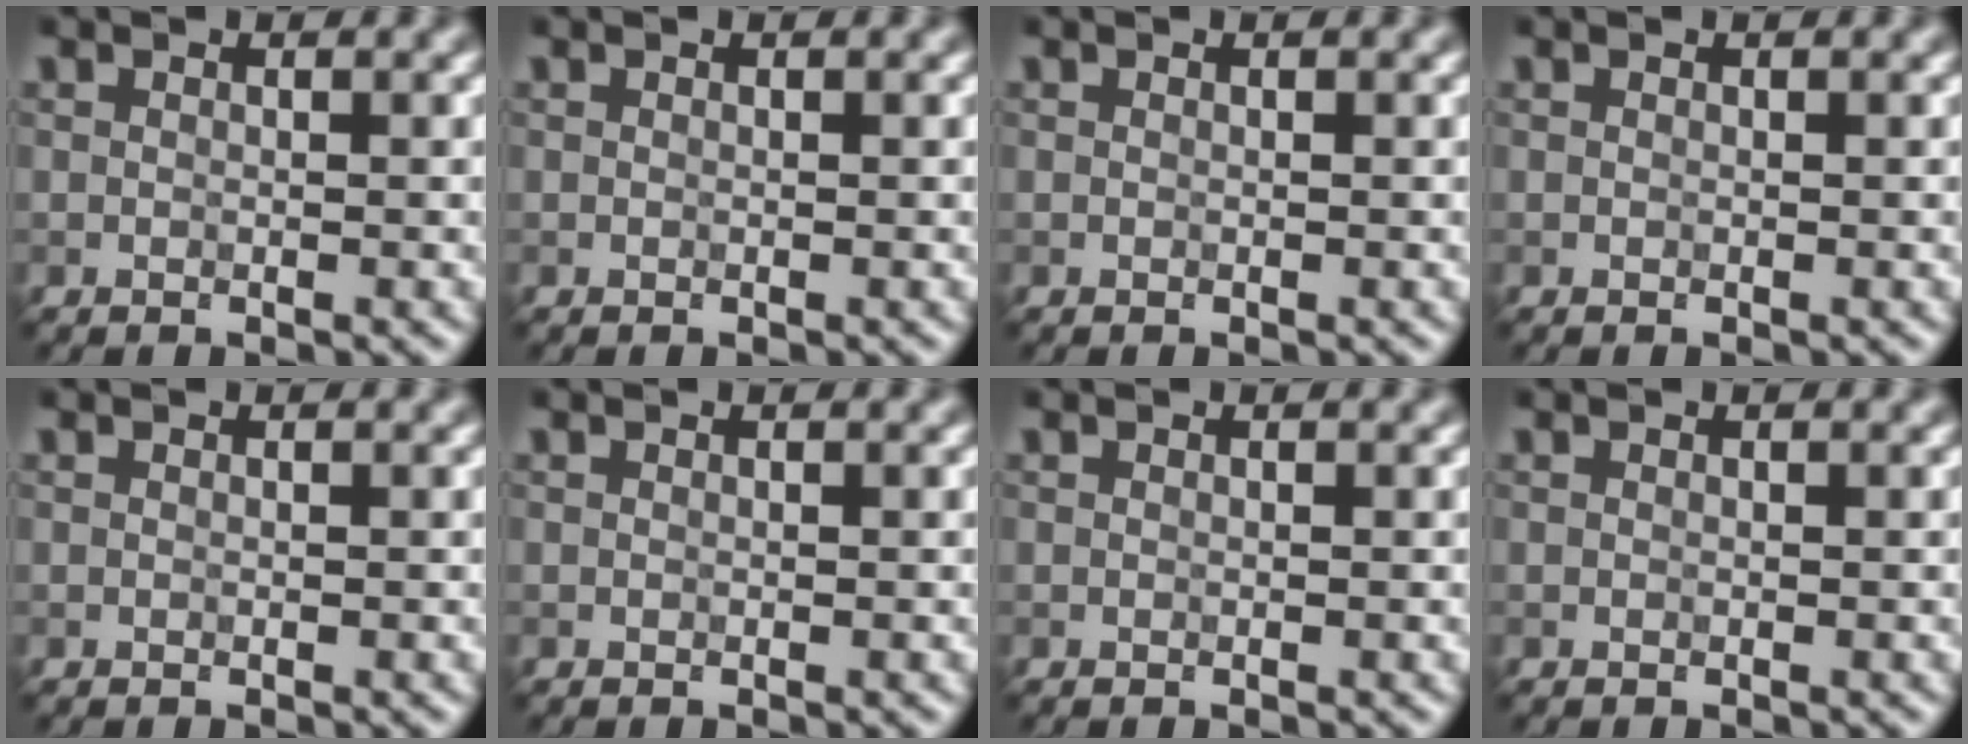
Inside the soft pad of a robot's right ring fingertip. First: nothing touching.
{"total": 0.0}
{"total": 0.0}
{"total": 0.0}
{"total": 0.0}
{"total": 0.0}
{"total": 0.0}
{"total": 0.0}